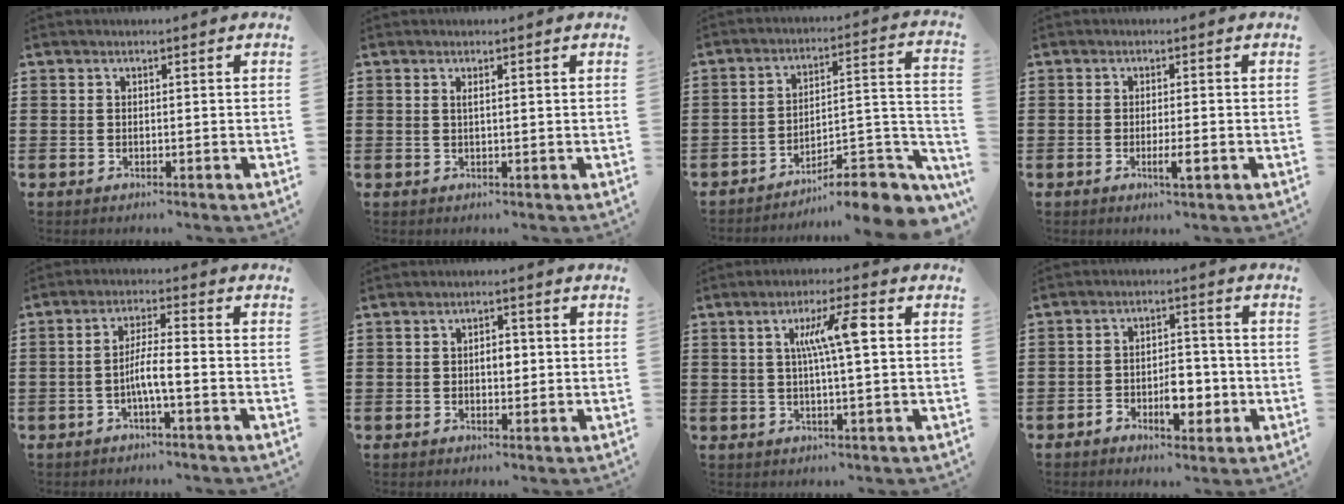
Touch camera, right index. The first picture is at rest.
{"total": 0.9, "force": [0.3, 0.0, 0.8], "torque": [-0.017, -0.001, 0.006]}
{"total": 8.2, "force": [-6.9, 1.9, 3.9], "torque": [-0.042, 0.007, -0.133]}
{"total": 2.9, "force": [-1.1, 0.2, 2.6], "torque": [-0.051, -0.007, -0.022]}
{"total": 4.6, "force": [-1.7, 0.5, 4.2], "torque": [-0.081, -0.001, -0.034]}
{"total": 2.7, "force": [0.0, 1.4, 2.3], "torque": [-0.036, 0.003, -0.005]}
{"total": 7.1, "force": [1.4, 0.7, 7.0], "torque": [-0.135, 0.005, 0.017]}
{"total": 6.5, "force": [-2.7, 3.5, 4.8], "torque": [-0.070, 0.010, -0.047]}